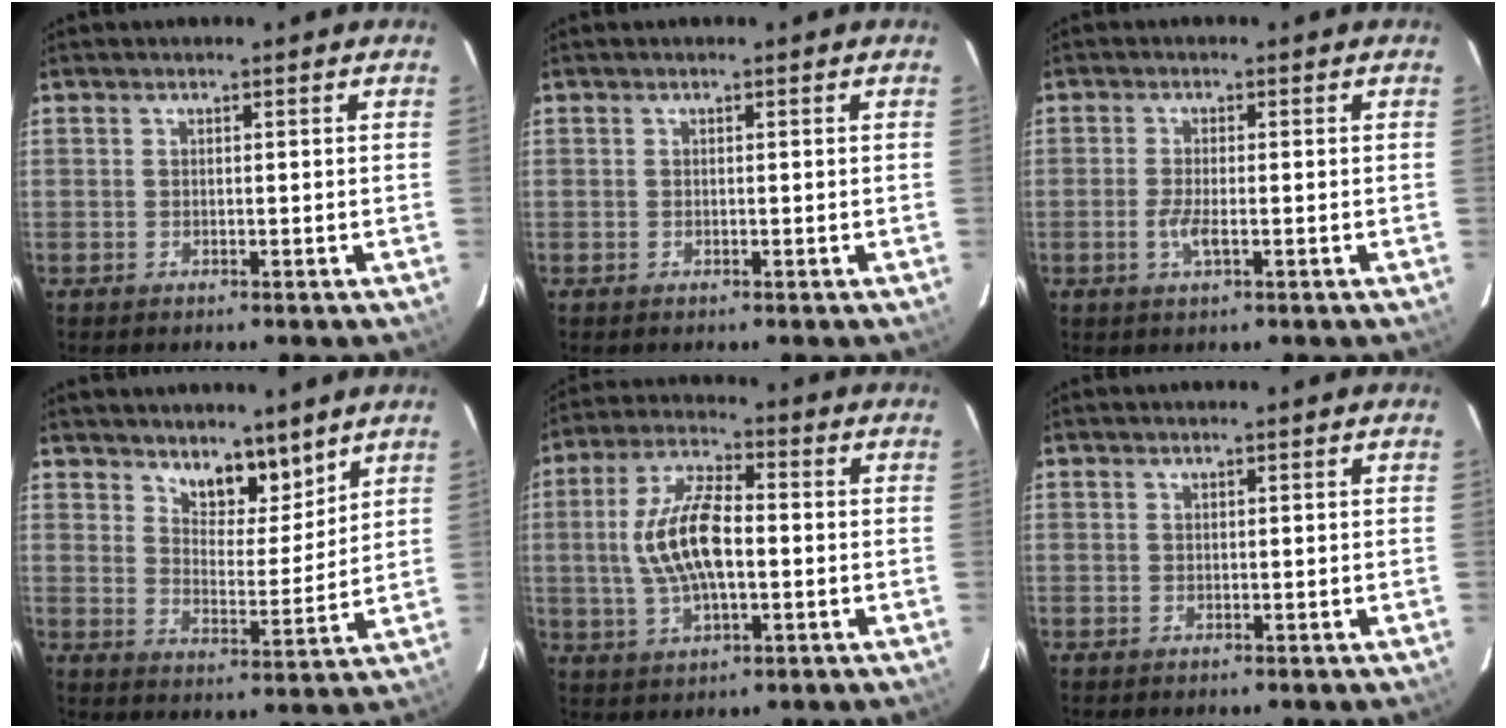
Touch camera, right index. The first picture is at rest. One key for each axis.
{"total": 0.0}
{"total": 2.8, "fx": -0.9, "fy": 0.5, "fz": 2.6, "tx": -0.054, "ty": -0.005, "tz": -0.019}
{"total": 8.2, "fx": 6.5, "fy": 3.4, "fz": 3.6, "tx": -0.043, "ty": -0.012, "tz": 0.107}
{"total": 12.1, "fx": -0.6, "fy": 5.1, "fz": 10.9, "tx": -0.224, "ty": 0.009, "tz": -0.010}
{"total": 0.0}